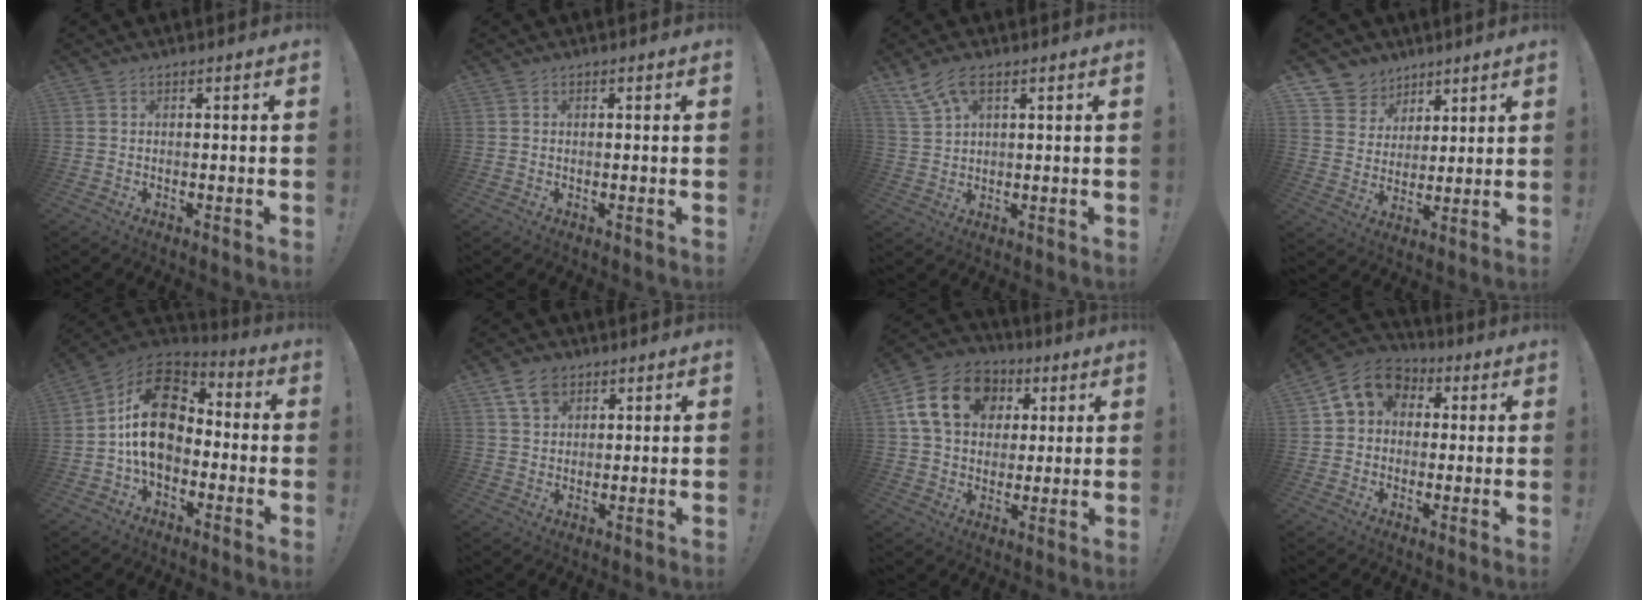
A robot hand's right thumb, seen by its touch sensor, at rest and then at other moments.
{"total": 0.0}
{"total": 7.7, "force": [4.5, 3.5, 5.2], "torque": [-0.102, -0.010, 0.090]}
{"total": 8.5, "force": [5.3, 6.7, 0.7], "torque": [-0.014, -0.044, 0.108]}
{"total": 18.9, "force": [1.0, 12.8, 13.8], "torque": [-0.242, 0.020, 0.023]}
{"total": 7.1, "force": [4.2, 4.9, 2.9], "torque": [-0.047, -0.012, 0.080]}
{"total": 18.3, "force": [5.8, 13.8, 10.5], "torque": [-0.161, -0.001, 0.116]}
{"total": 11.1, "force": [3.4, 9.1, 5.3], "torque": [-0.074, -0.001, 0.070]}